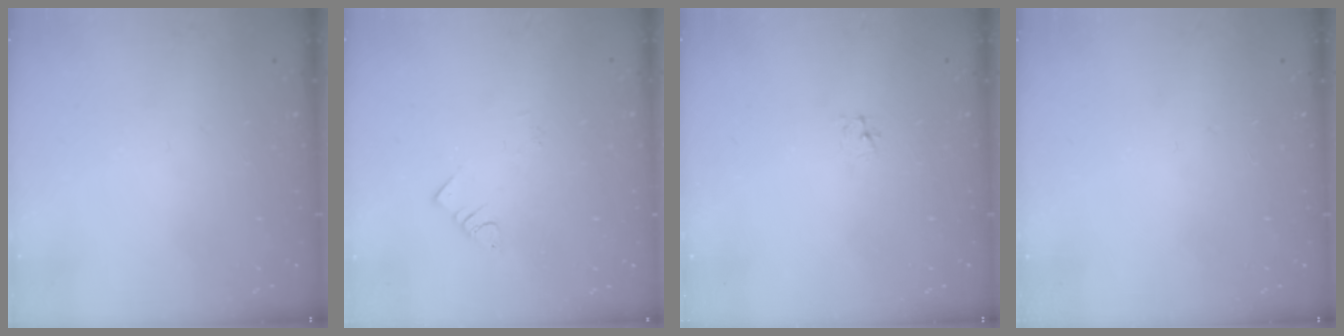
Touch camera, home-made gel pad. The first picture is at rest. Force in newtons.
{"total": 2.1, "press": 2.1, "slide": 0.3}
{"total": 1.9, "press": 1.9, "slide": 0.2}
{"total": 0.0}